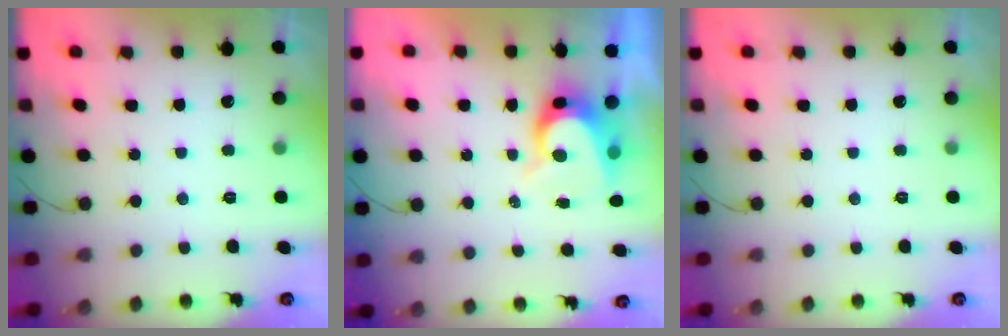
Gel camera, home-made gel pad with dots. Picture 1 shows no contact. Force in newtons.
{"total": 8.3, "press": 8.3, "slide": 0.7}
{"total": 0.0}